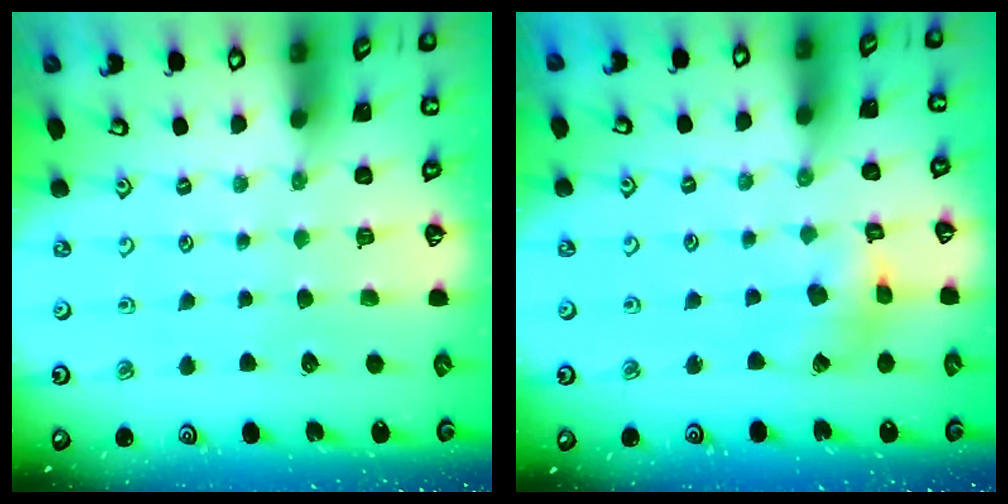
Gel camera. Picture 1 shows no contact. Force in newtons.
{"total": 6.0, "press": 6.0, "slide": 0.6}